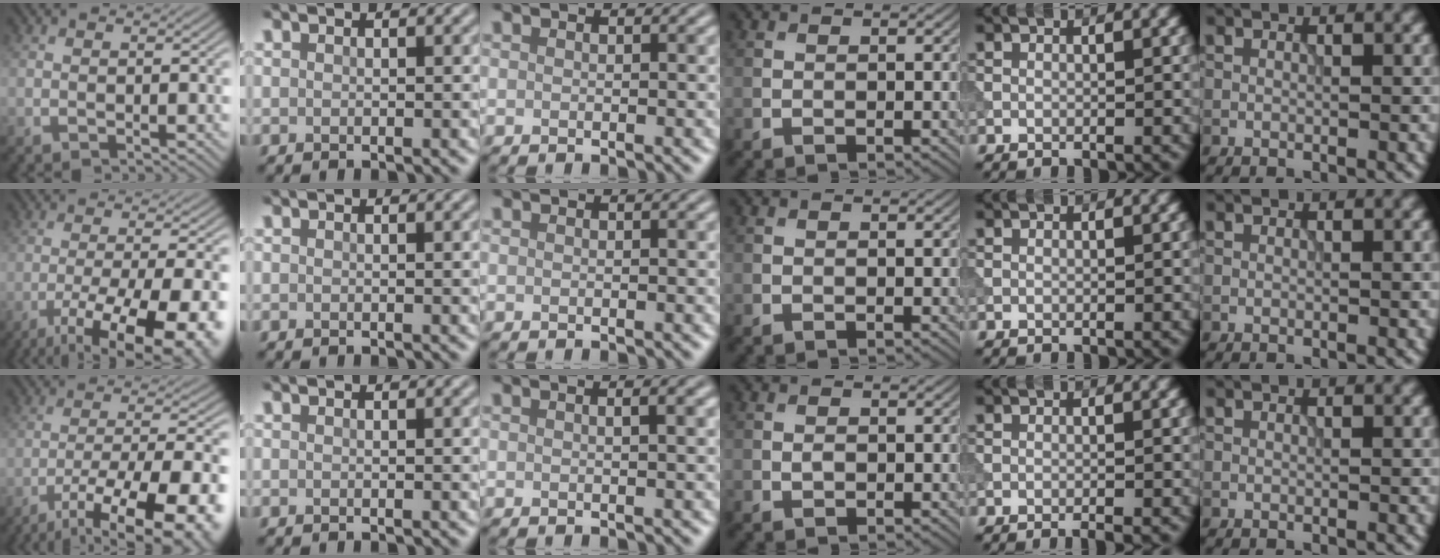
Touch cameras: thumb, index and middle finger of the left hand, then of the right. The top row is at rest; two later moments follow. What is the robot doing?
{"motion": "extract", "object": "tissue"}